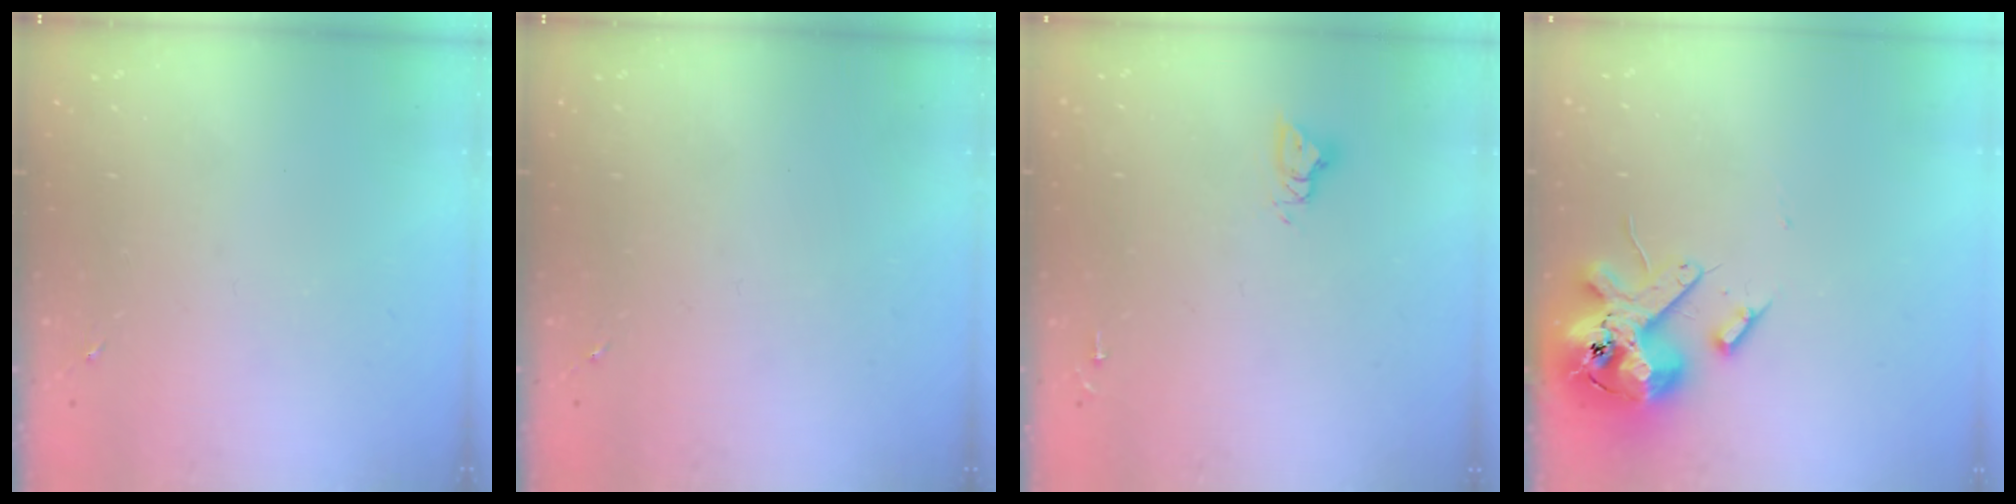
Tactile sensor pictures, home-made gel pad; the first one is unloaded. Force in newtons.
{"total": 0.0}
{"total": 4.9, "press": 4.9, "slide": 0.3}
{"total": 14.5, "press": 14.4, "slide": 2.4}